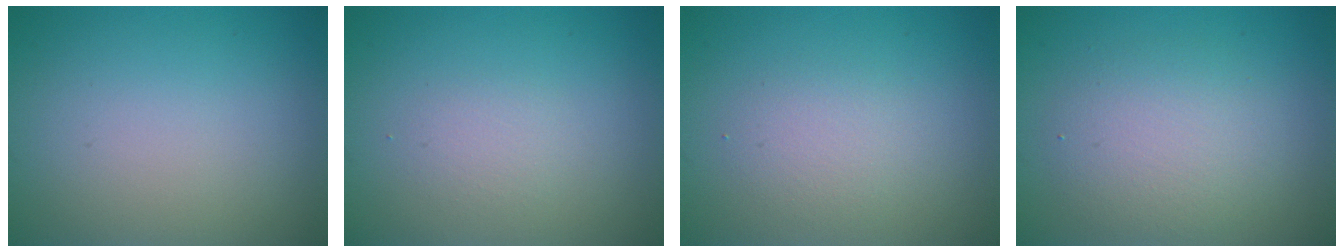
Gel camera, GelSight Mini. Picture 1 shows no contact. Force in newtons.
{"total": 1.2, "press": 1.2, "slide": 0.0}
{"total": 2.0, "press": 2.0, "slide": 0.2}
{"total": 3.8, "press": 3.8, "slide": 0.1}